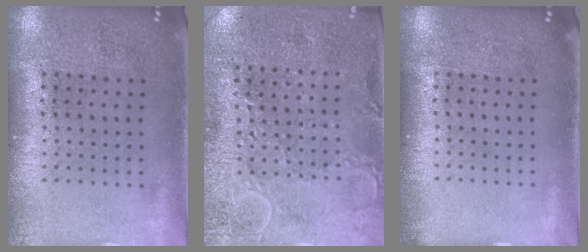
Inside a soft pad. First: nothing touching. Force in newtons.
{"total": 2.8, "press": 2.7, "slide": 0.8}
{"total": 0.0}